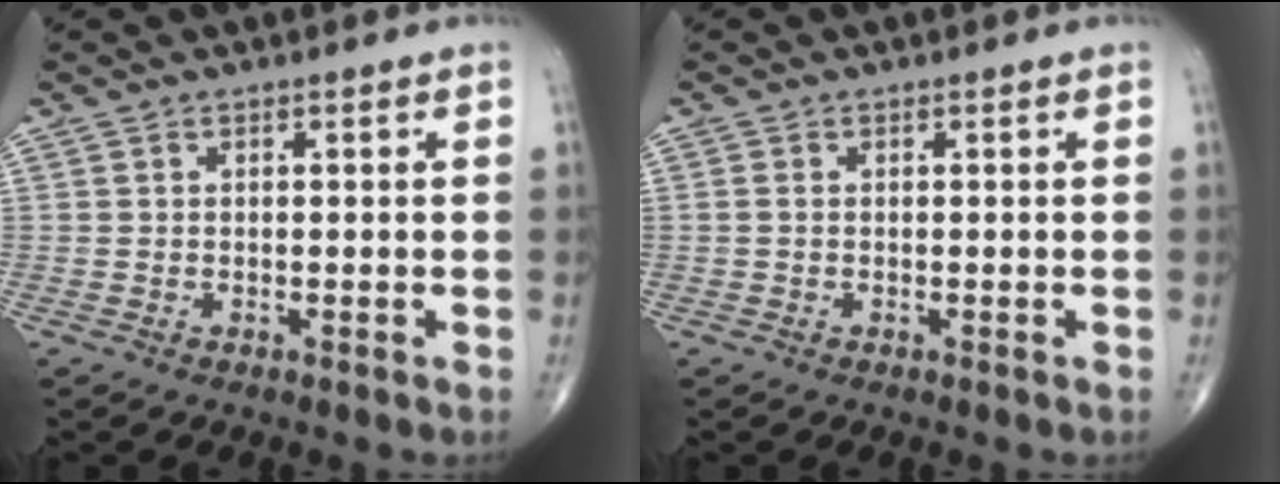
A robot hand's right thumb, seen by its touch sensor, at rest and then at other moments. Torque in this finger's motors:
{"motor_torque": [-0.44, -0.04, 0.02, 0.12, 0.02]}